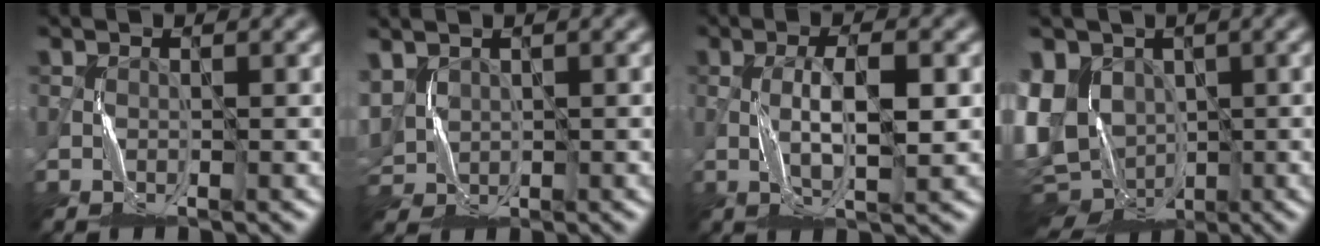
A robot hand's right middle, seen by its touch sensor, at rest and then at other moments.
{"total": 3.1, "force": [1.1, 2.3, 1.7], "torque": [-0.055, 0.004, 0.027]}
{"total": 4.4, "force": [-0.1, 0.9, 4.3], "torque": [-0.092, 0.003, 0.000]}
{"total": 11.0, "force": [-2.2, 8.5, 6.5], "torque": [-0.130, -0.007, -0.021]}